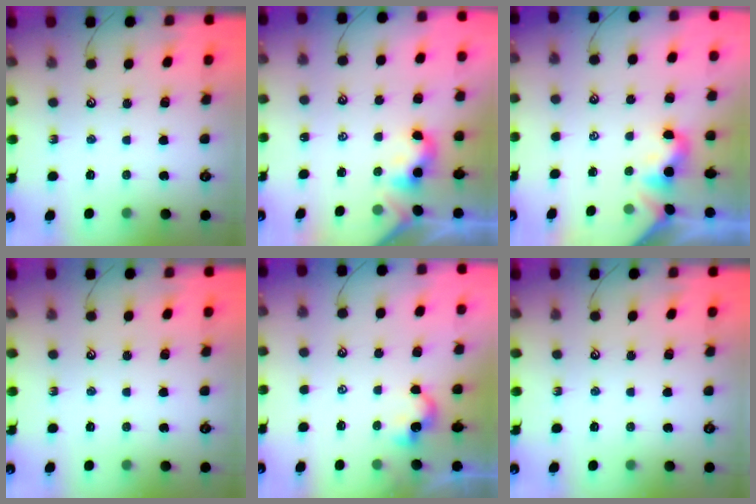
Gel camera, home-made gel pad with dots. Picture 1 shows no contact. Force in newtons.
{"total": 2.2, "press": 2.2, "slide": 0.2}
{"total": 2.1, "press": 2.0, "slide": 0.5}
{"total": 0.0}
{"total": 2.5, "press": 2.5, "slide": 0.3}
{"total": 0.0}